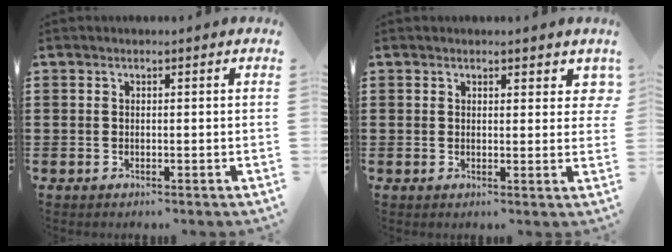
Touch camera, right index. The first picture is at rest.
{"total": 2.0, "force": [1.4, 1.2, 0.7], "torque": [0.003, 0.000, 0.021]}